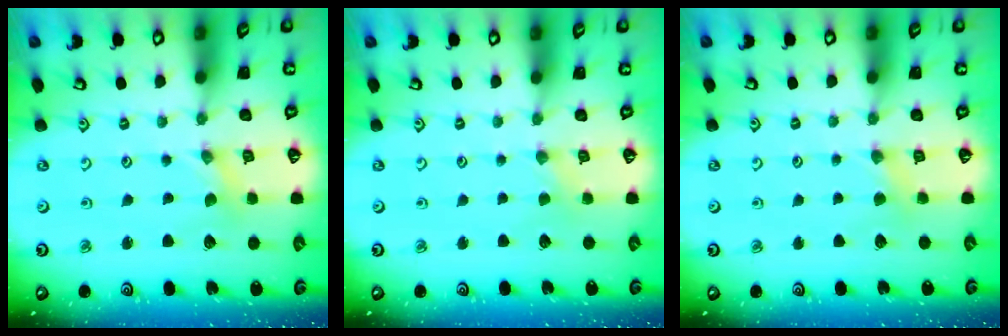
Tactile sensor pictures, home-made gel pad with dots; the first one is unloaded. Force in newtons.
{"total": 1.1, "press": 1.0, "slide": 0.2}
{"total": 2.9, "press": 2.9, "slide": 0.6}